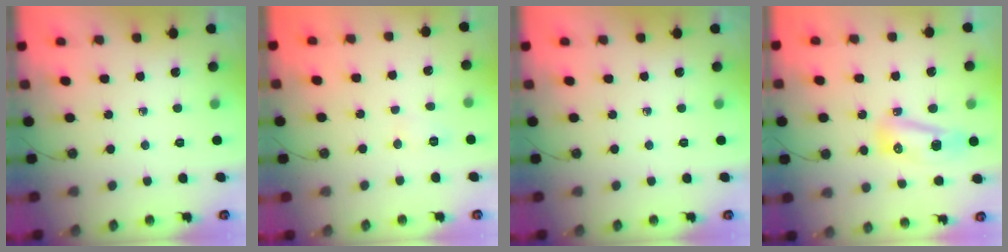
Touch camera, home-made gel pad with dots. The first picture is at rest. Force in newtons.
{"total": 3.7, "press": 3.6, "slide": 1.0}
{"total": 0.0}
{"total": 8.5, "press": 8.3, "slide": 1.9}